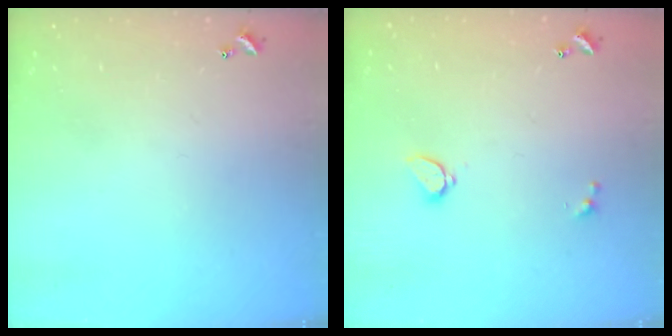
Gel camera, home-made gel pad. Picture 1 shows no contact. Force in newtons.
{"total": 1.7, "press": 1.6, "slide": 0.5}